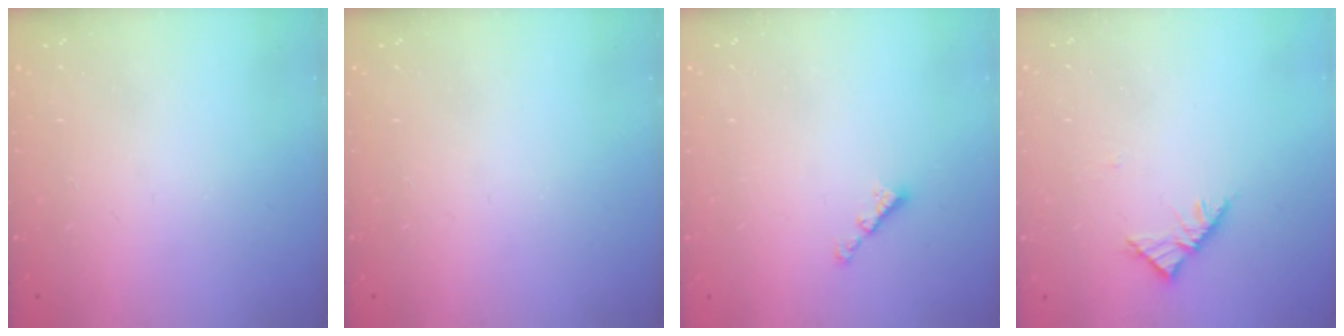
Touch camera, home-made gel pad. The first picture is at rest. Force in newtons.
{"total": 0.0}
{"total": 2.3, "press": 2.3, "slide": 0.4}
{"total": 4.5, "press": 4.3, "slide": 1.0}